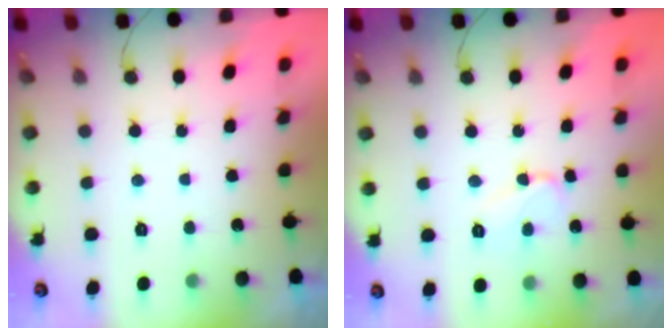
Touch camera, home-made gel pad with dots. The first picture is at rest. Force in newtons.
{"total": 6.7, "press": 6.6, "slide": 0.7}